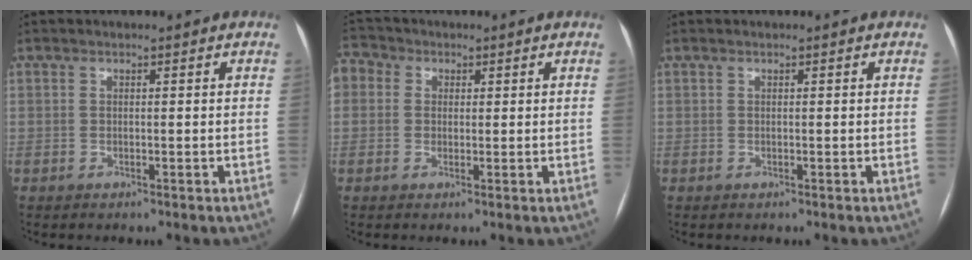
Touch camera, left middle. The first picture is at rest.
{"total": 7.9, "force": [2.1, 6.9, 3.3], "torque": [-0.094, 0.034, 0.039]}
{"total": 0.0}